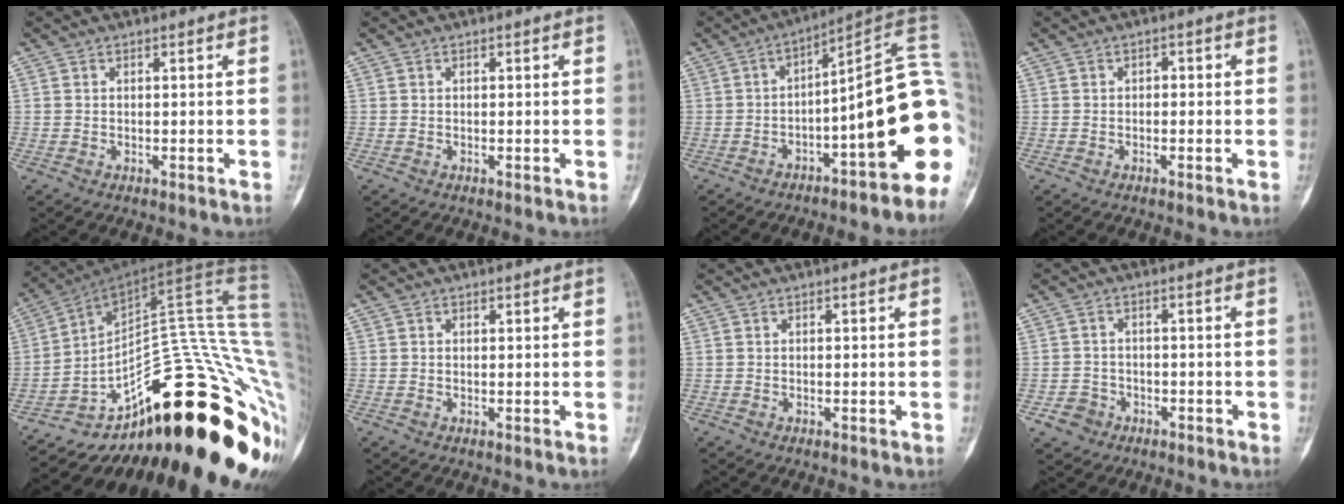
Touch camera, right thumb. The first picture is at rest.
{"total": 0.0}
{"total": 19.5, "force": [-3.3, 3.7, 18.8], "torque": [-0.193, 0.039, -0.041]}
{"total": 0.9, "force": [-0.2, 0.7, 0.5], "torque": [0.002, 0.002, -0.009]}
{"total": 38.9, "force": [-15.0, 13.7, 33.2], "torque": [-0.362, 0.074, -0.212]}
{"total": 0.0}
{"total": 0.0}
{"total": 3.5, "force": [-1.7, 3.1, 0.4], "torque": [0.008, 0.017, -0.027]}